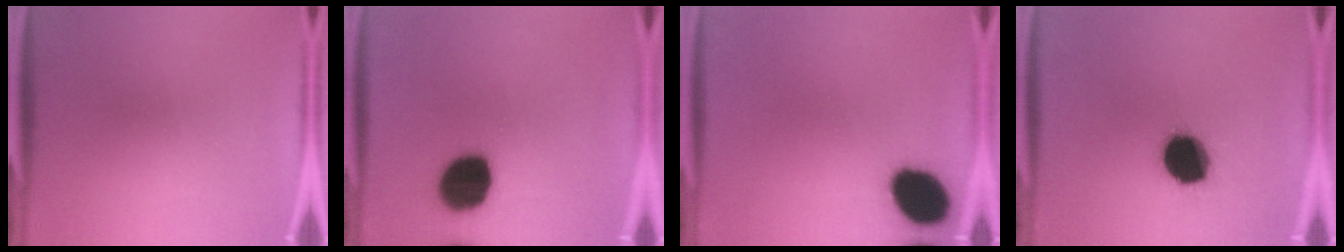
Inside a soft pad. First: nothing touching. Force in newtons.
{"total": 16.8}
{"total": 13.6}
{"total": 16.1}